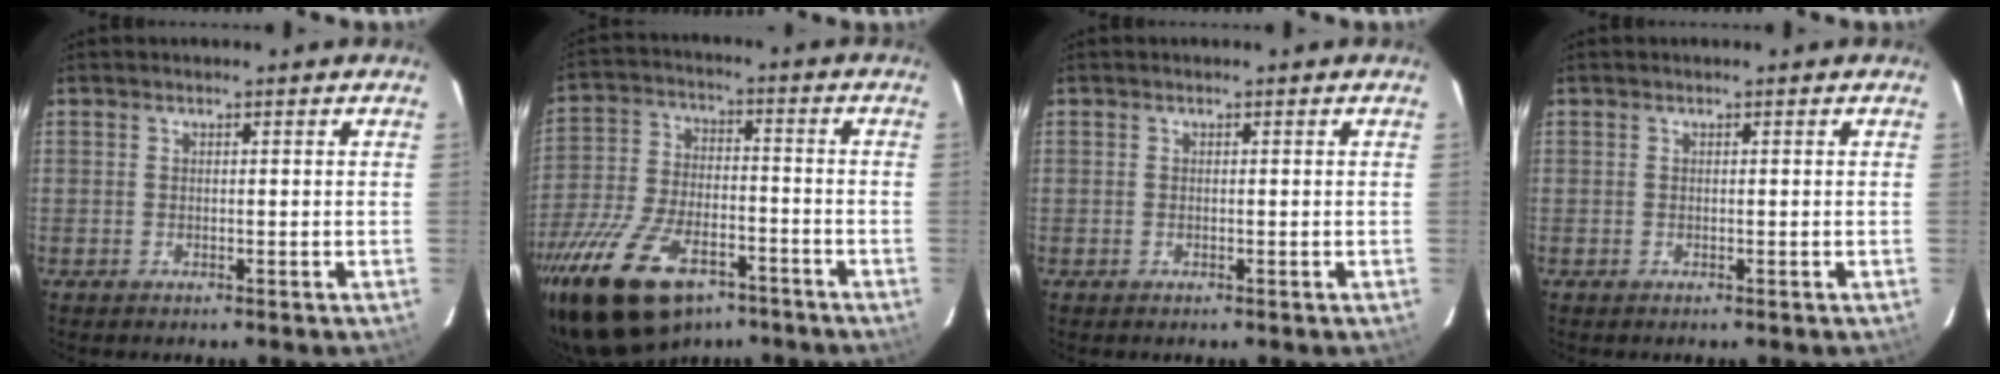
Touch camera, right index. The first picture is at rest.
{"total": 20.5, "force": [-13.4, 10.4, 11.7], "torque": [-0.249, -0.022, -0.226]}
{"total": 0.0}
{"total": 0.0}